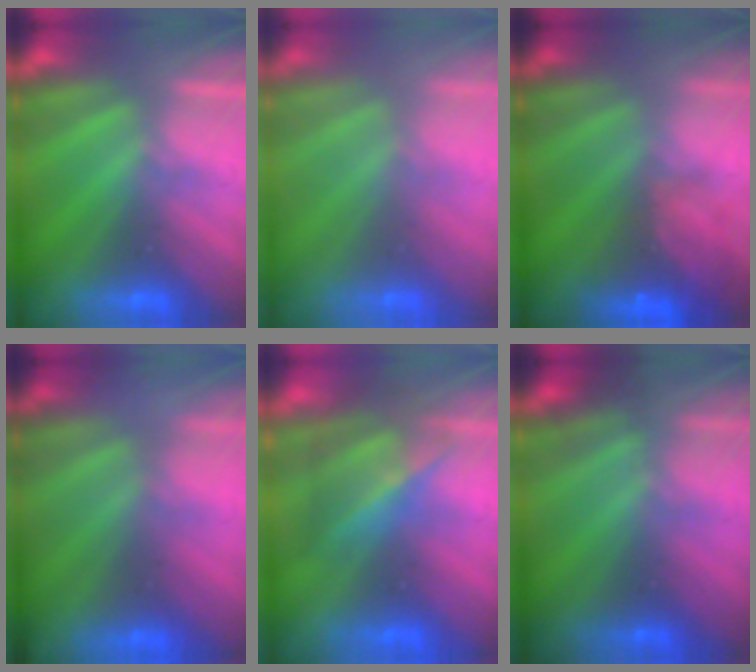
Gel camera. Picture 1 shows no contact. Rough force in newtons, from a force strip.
{"total": 8.1}
{"total": 9.6}
{"total": 8.1}
{"total": 4.1}
{"total": 4.6}